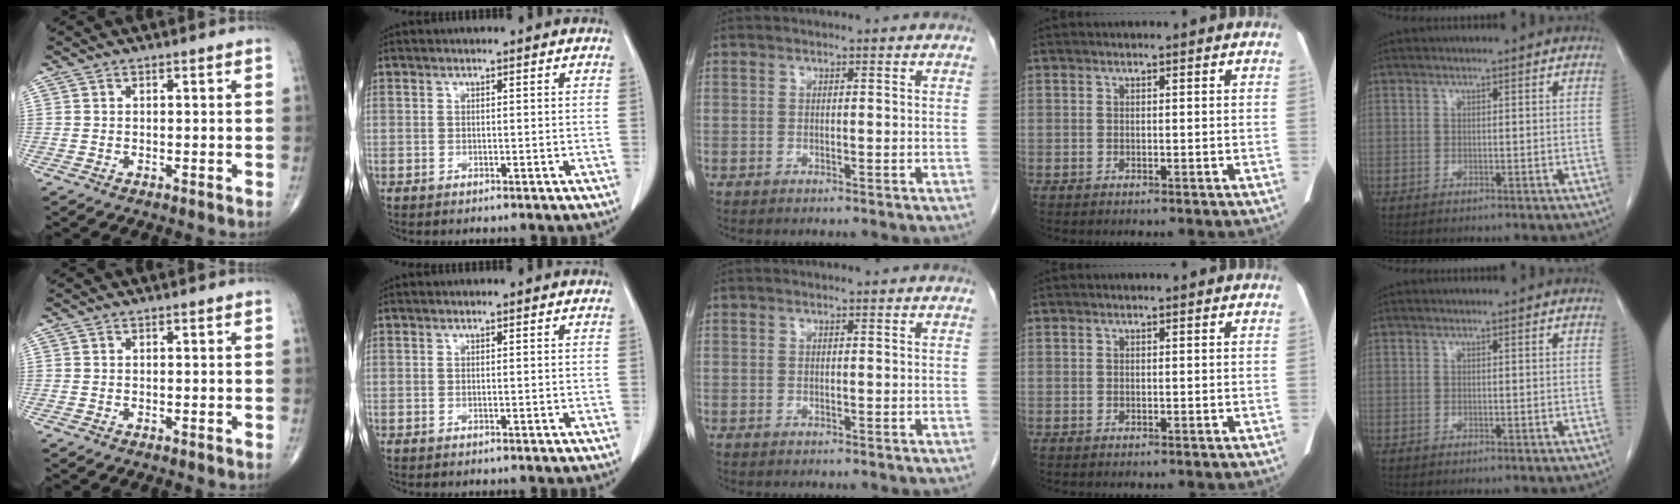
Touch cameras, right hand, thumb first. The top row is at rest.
{}